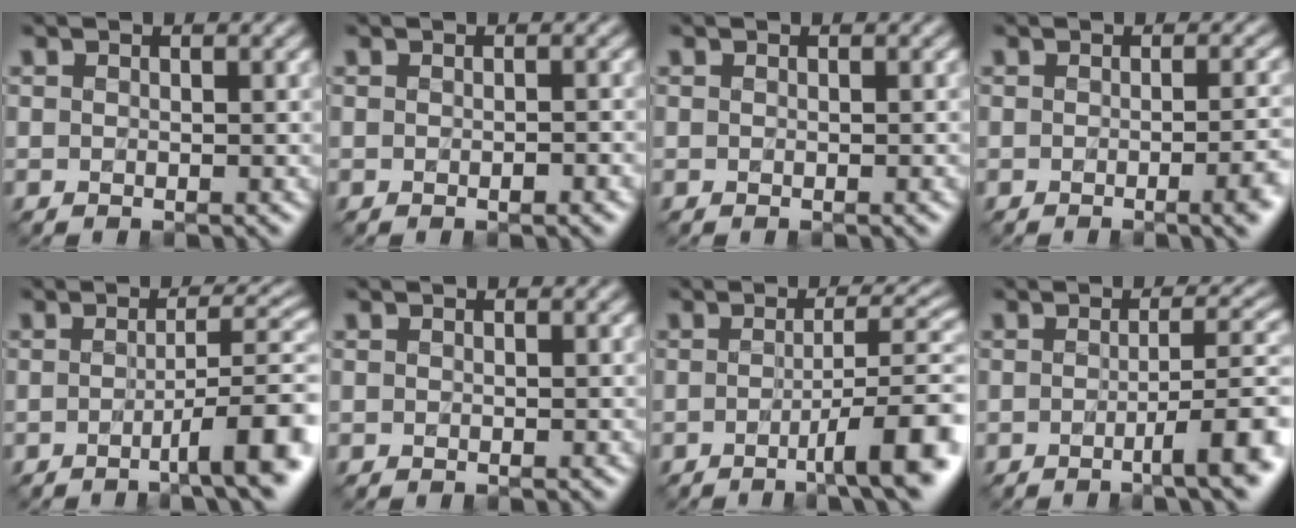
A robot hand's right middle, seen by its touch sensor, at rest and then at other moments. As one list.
[{"total": 1.2, "force": [-0.4, 0.3, 1.0], "torque": [-0.010, -0.003, -0.004]}, {"total": 0.5, "force": [-0.1, 0.2, 0.5], "torque": [0.001, 0.000, 0.000]}, {"total": 4.3, "force": [-1.2, 1.5, 3.9], "torque": [-0.034, -0.004, -0.014]}, {"total": 6.8, "force": [-2.4, 1.2, 6.2], "torque": [-0.079, 0.008, -0.042]}, {"total": 0.0}, {"total": 7.6, "force": [-2.6, 1.4, 7.0], "torque": [-0.088, 0.007, -0.042]}, {"total": 5.5, "force": [-1.7, 0.9, 5.2], "torque": [-0.067, 0.004, -0.031]}]